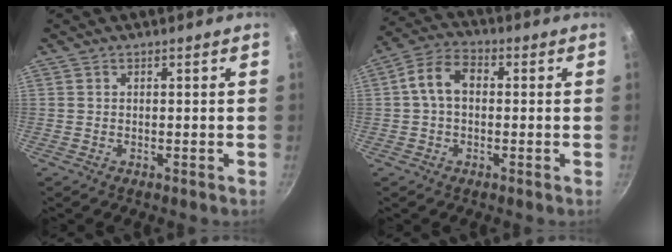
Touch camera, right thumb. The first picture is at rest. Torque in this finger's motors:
{"motor_torque": [0.25, 0.22, 0.67, -0.53, 0.00]}